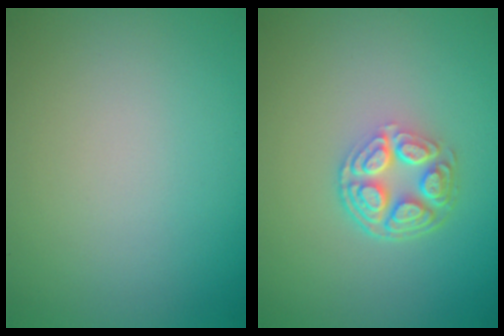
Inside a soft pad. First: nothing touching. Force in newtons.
{"total": 4.5, "press": 3.2, "slide": 3.1}